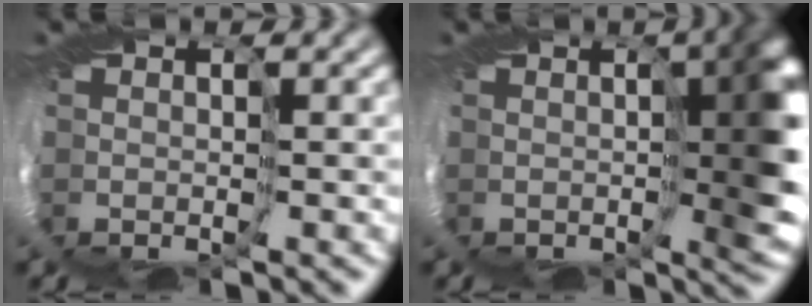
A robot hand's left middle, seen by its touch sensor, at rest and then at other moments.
{"total": 6.2, "force": [0.4, 1.7, 5.9], "torque": [-0.076, 0.005, 0.006]}